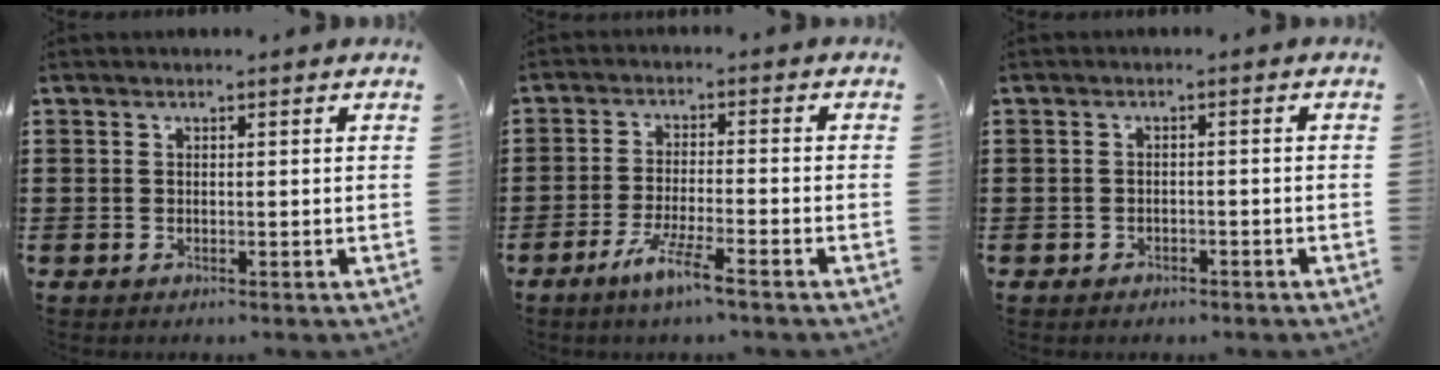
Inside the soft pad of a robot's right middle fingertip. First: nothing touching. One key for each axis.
{"total": 5.5, "fx": -3.9, "fy": 0.1, "fz": 3.8, "tx": -0.082, "ty": -0.011, "tz": -0.073}
{"total": 1.1, "fx": -1.0, "fy": 0.6, "fz": 0.0, "tx": -0.004, "ty": 0.002, "tz": -0.023}